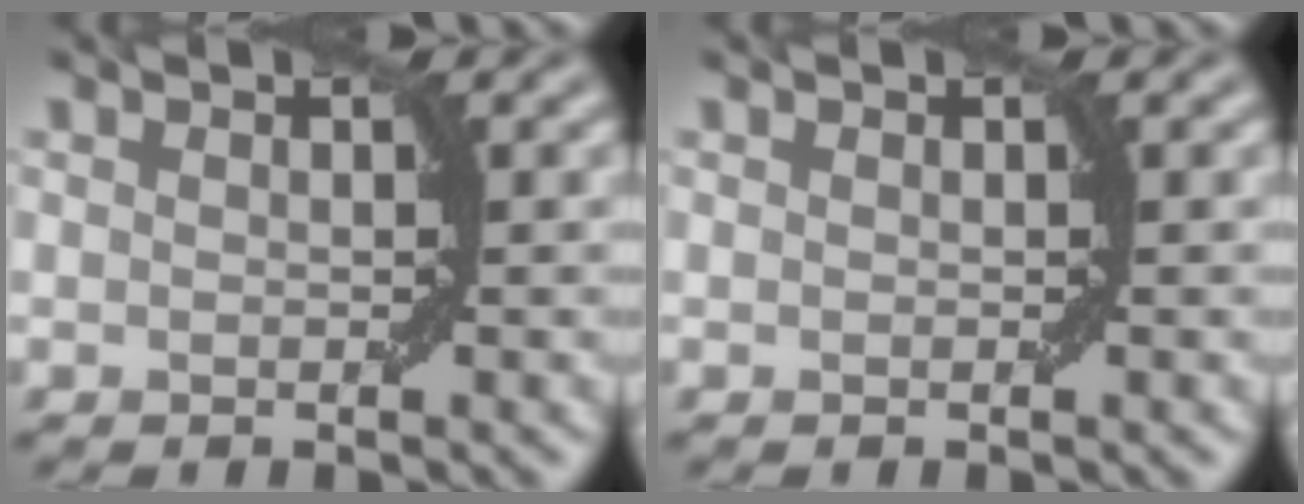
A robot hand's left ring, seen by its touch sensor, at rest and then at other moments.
{"total": 0.0}